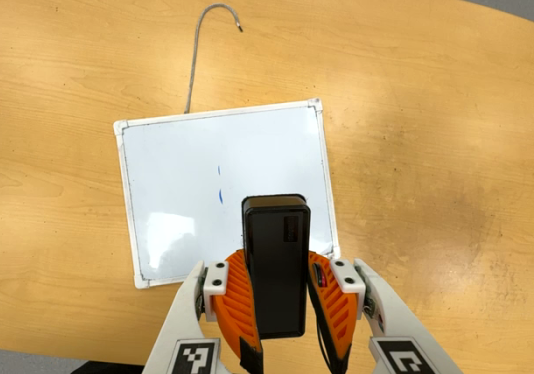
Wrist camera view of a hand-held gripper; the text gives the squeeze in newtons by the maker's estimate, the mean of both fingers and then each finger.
{"total": 7.3, "left": 6.8, "right": 7.9}